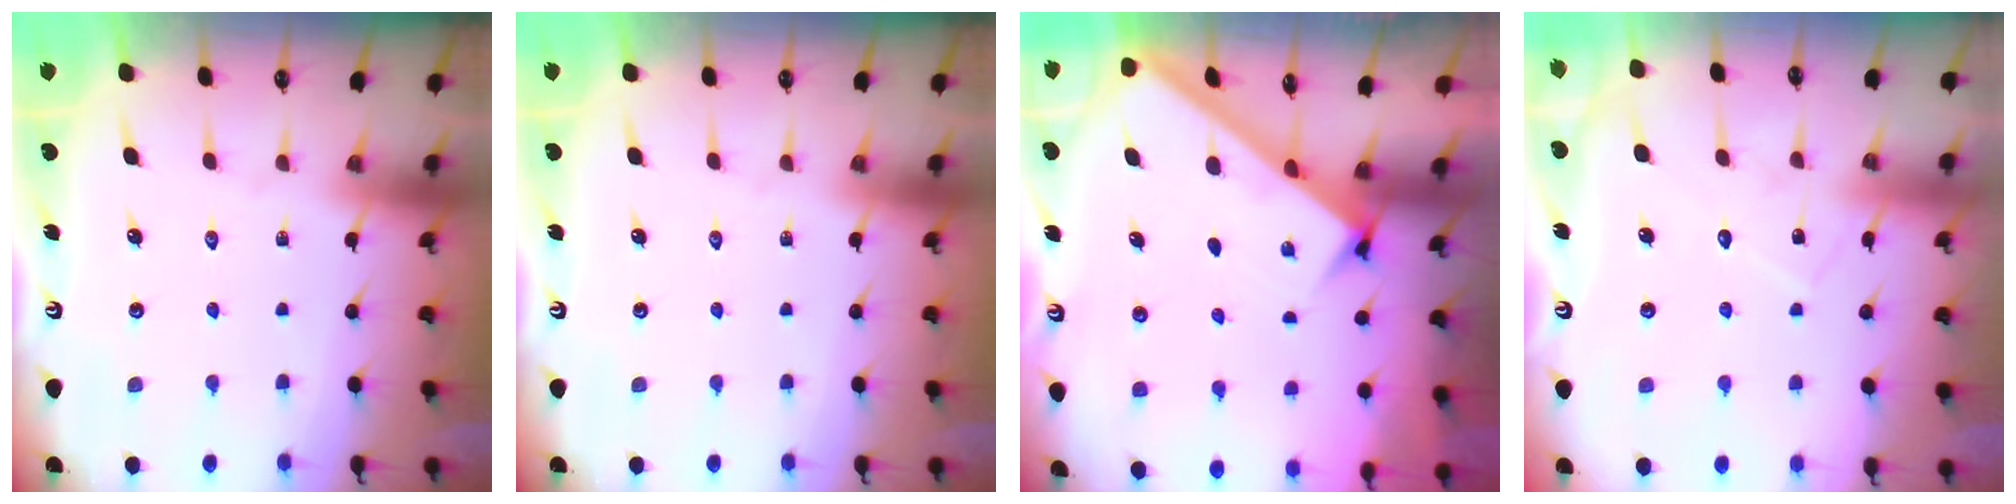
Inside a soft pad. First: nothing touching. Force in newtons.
{"total": 0.0}
{"total": 2.6, "press": 2.6, "slide": 0.3}
{"total": 8.5, "press": 8.5, "slide": 0.6}